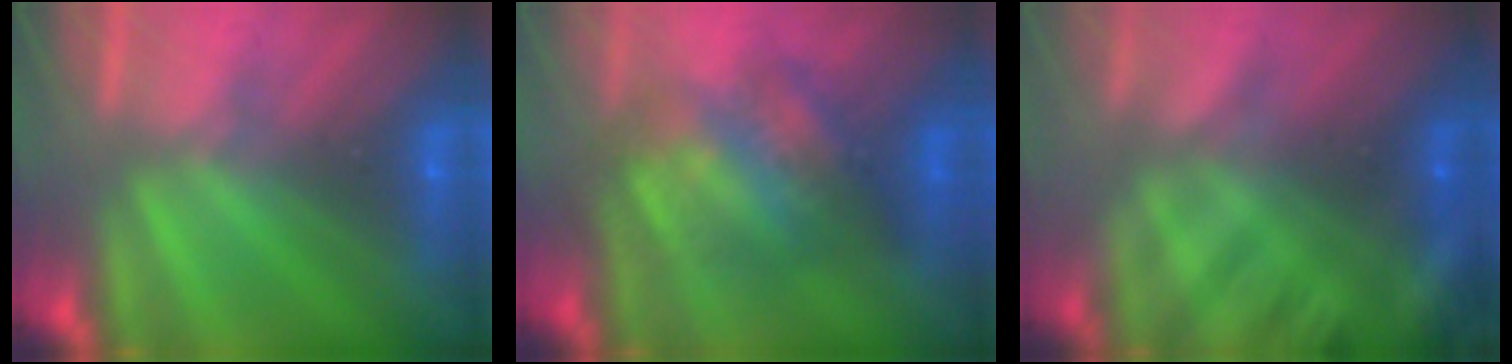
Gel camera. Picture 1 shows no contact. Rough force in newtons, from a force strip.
{"total": 4.4}
{"total": 3.0}